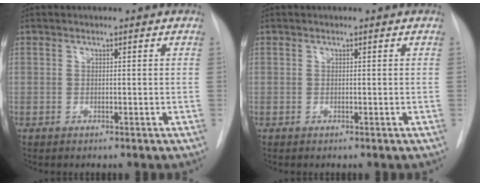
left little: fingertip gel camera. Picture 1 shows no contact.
{"total": 0.0}